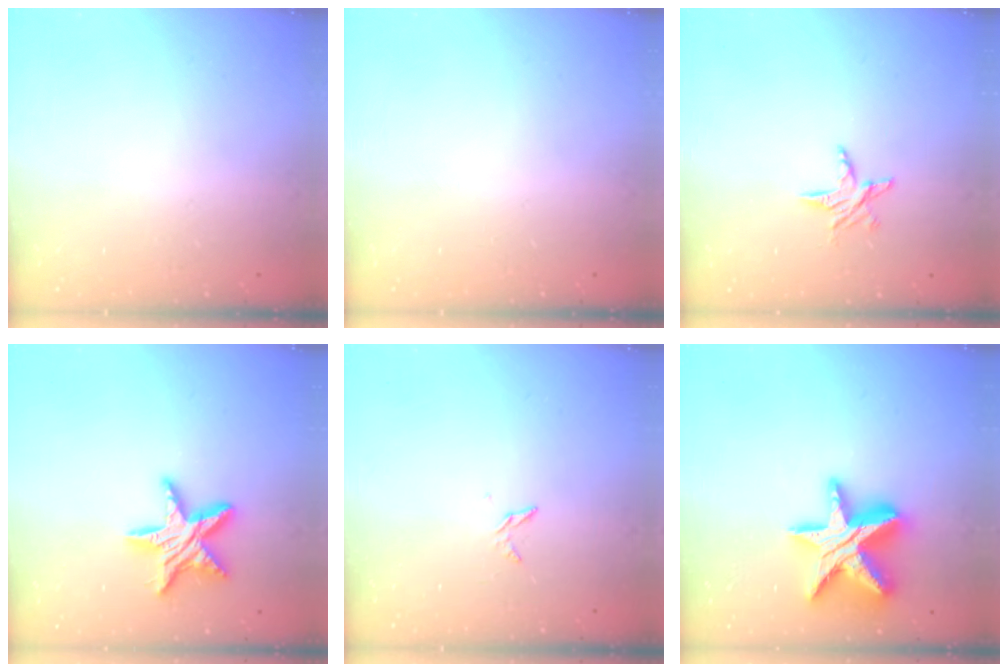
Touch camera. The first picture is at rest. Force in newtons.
{"total": 0.0}
{"total": 6.5, "press": 6.5, "slide": 0.5}
{"total": 13.6, "press": 13.6, "slide": 0.8}
{"total": 3.4, "press": 3.3, "slide": 0.3}
{"total": 18.9, "press": 18.8, "slide": 1.3}